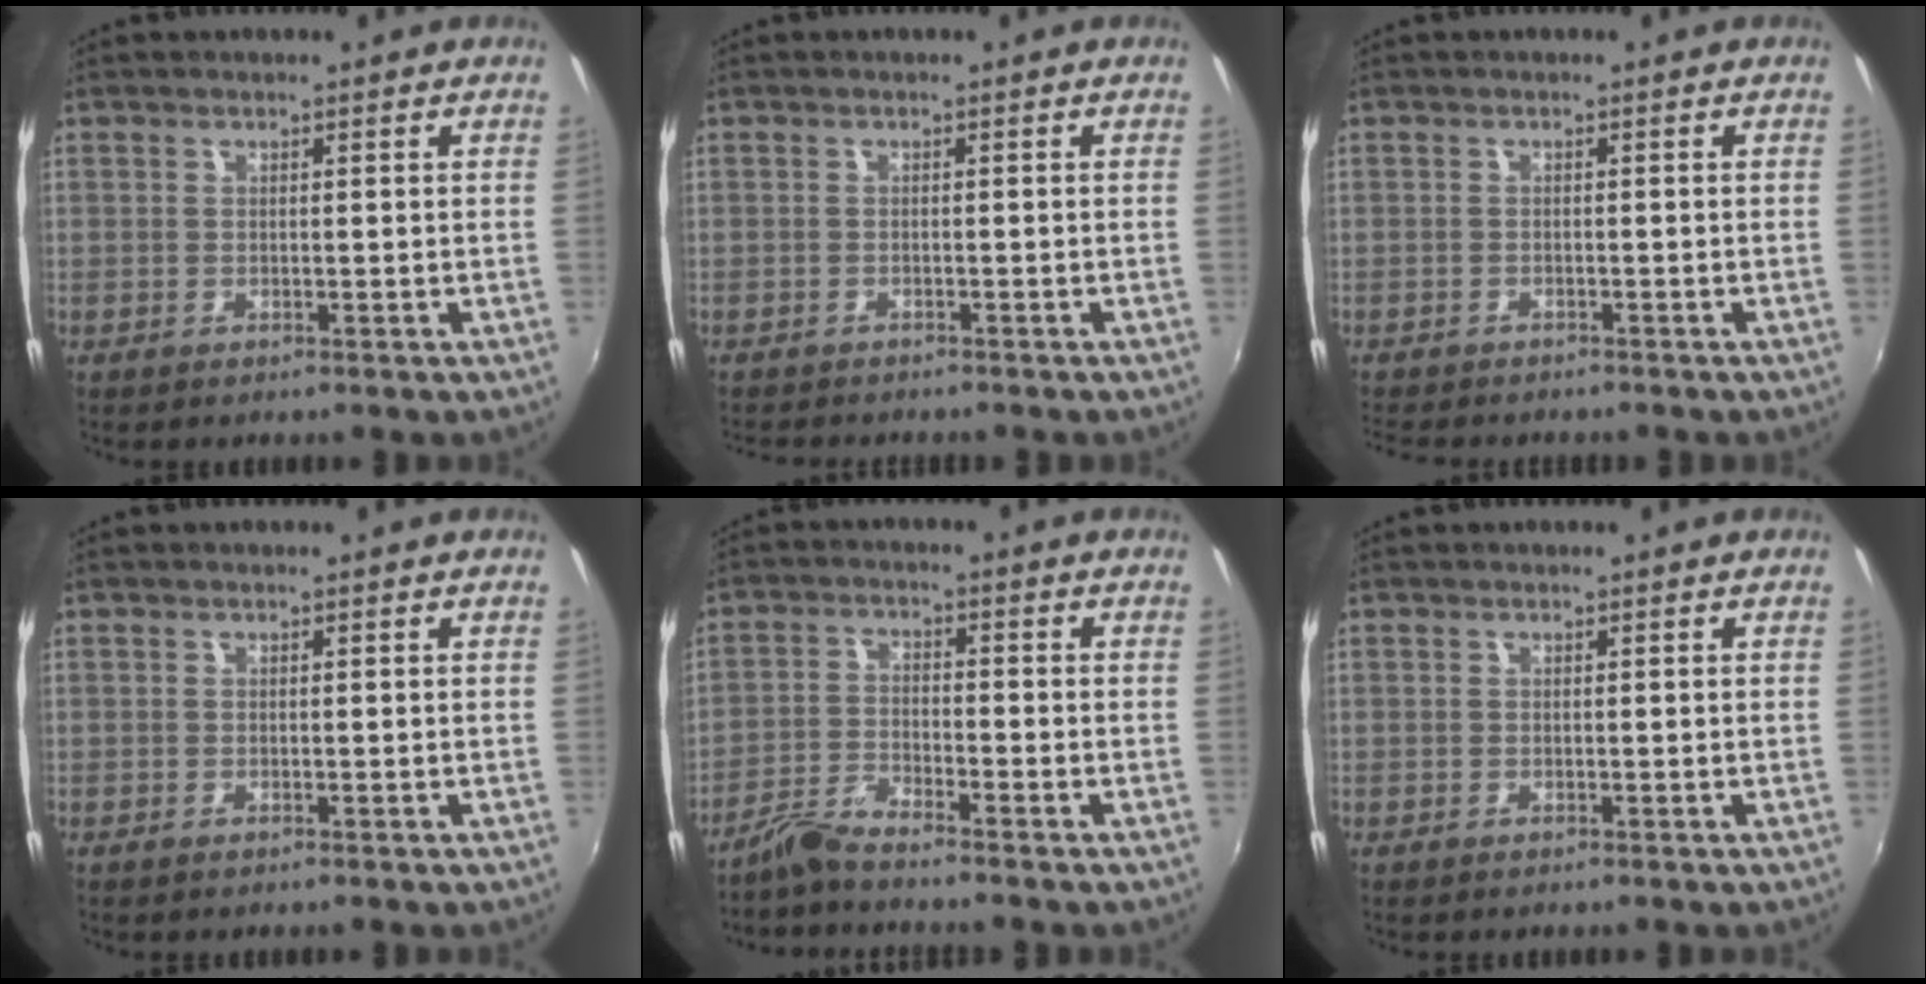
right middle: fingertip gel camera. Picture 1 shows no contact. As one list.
[{"total": 2.8, "force": [-2.7, 0.6, 0.6], "torque": [-0.022, -0.016, -0.045]}, {"total": 4.6, "force": [-4.2, 1.0, 1.3], "torque": [-0.040, -0.021, -0.070]}, {"total": 0.0}, {"total": 4.3, "force": [-4.1, 0.0, 1.4], "torque": [-0.040, 0.000, -0.086]}, {"total": 0.0}]